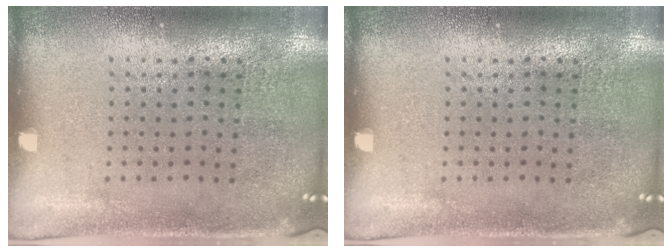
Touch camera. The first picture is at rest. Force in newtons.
{"total": 0.0}